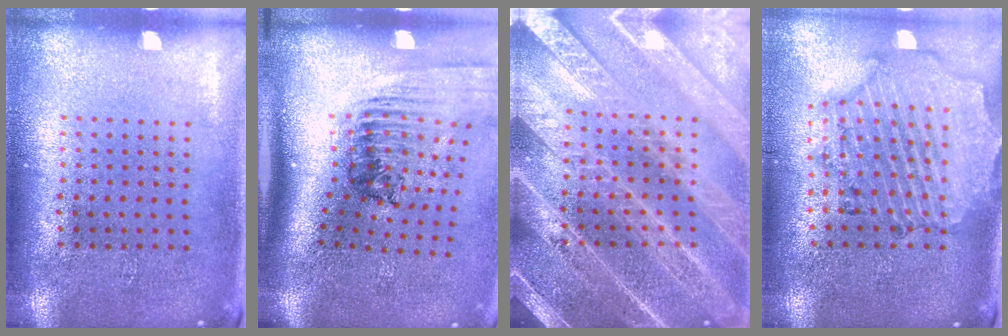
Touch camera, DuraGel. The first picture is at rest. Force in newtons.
{"total": 2.4, "press": 1.7, "slide": 1.7}
{"total": 5.9, "press": 5.8, "slide": 0.8}
{"total": 1.7, "press": 1.7, "slide": 0.3}